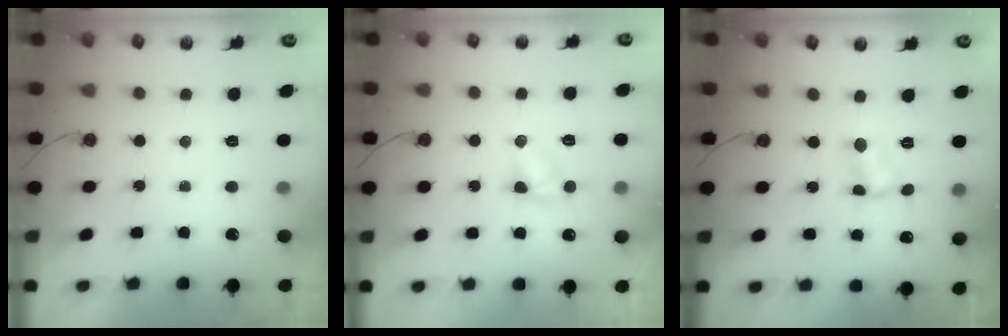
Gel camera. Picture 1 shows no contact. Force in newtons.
{"total": 4.9, "press": 4.8, "slide": 0.4}
{"total": 4.2, "press": 4.2, "slide": 0.5}